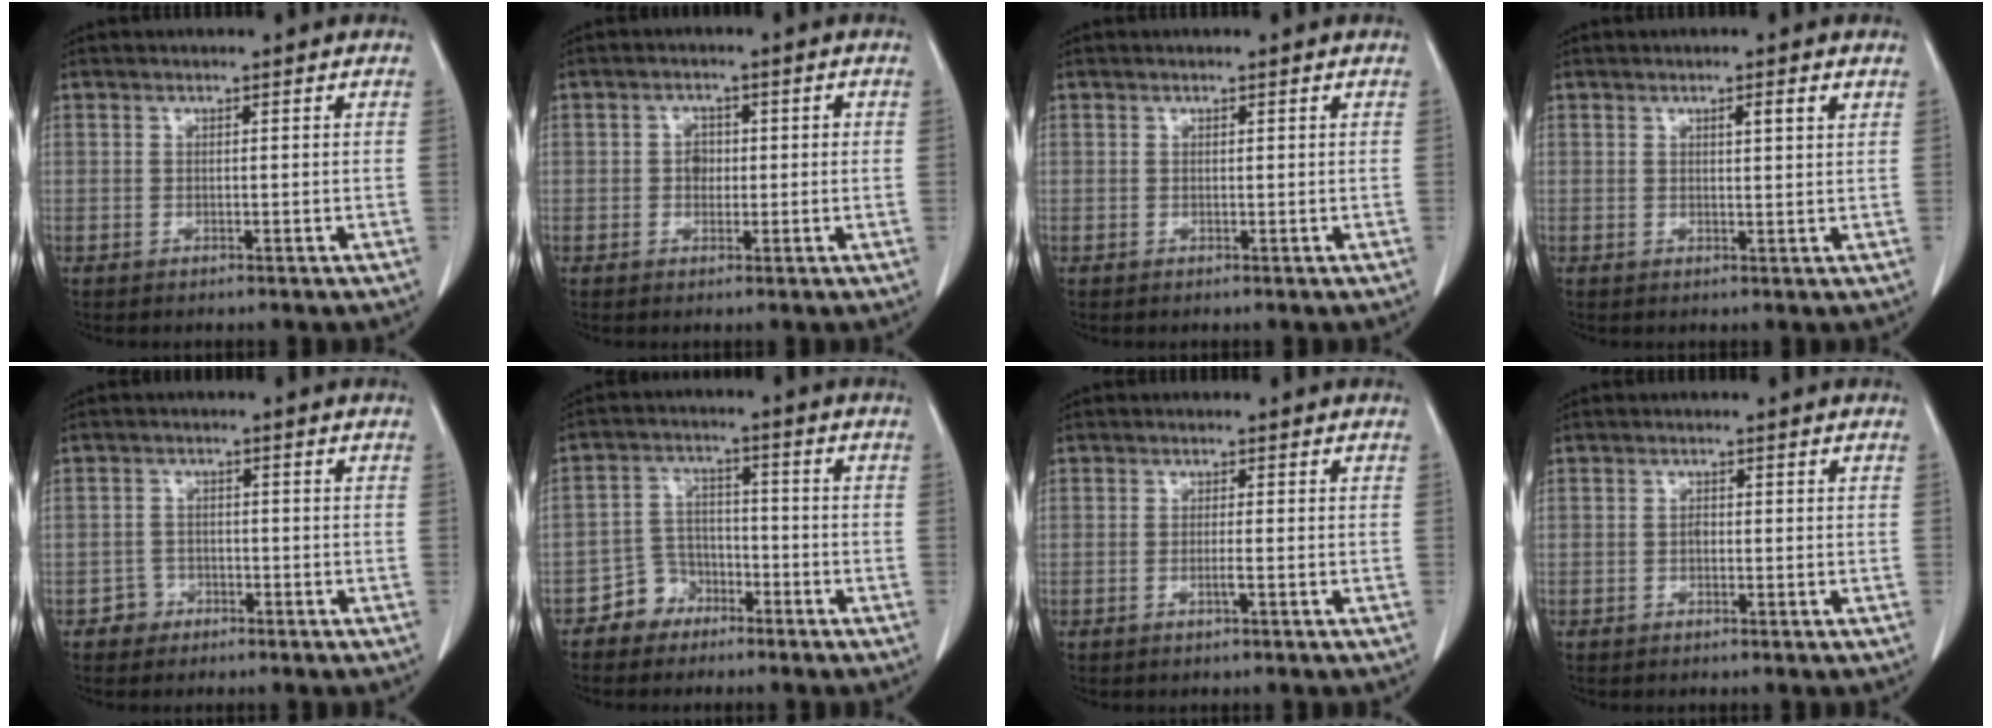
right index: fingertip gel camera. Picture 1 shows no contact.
{"total": 2.4, "force": [0.0, 2.0, 1.4], "torque": [-0.019, 0.008, 0.001]}
{"total": 0.0}
{"total": 2.1, "force": [1.1, 0.1, 1.8], "torque": [-0.032, -0.002, 0.014]}
{"total": 2.5, "force": [-1.4, 2.0, -0.3], "torque": [0.013, 0.013, -0.030]}
{"total": 5.3, "force": [-3.6, 3.8, 0.6], "torque": [-0.003, 0.015, -0.064]}
{"total": 1.2, "force": [-0.5, -0.2, 1.1], "torque": [-0.026, -0.002, -0.009]}
{"total": 0.7, "force": [-0.1, 0.4, 0.5], "torque": [-0.010, 0.002, -0.004]}